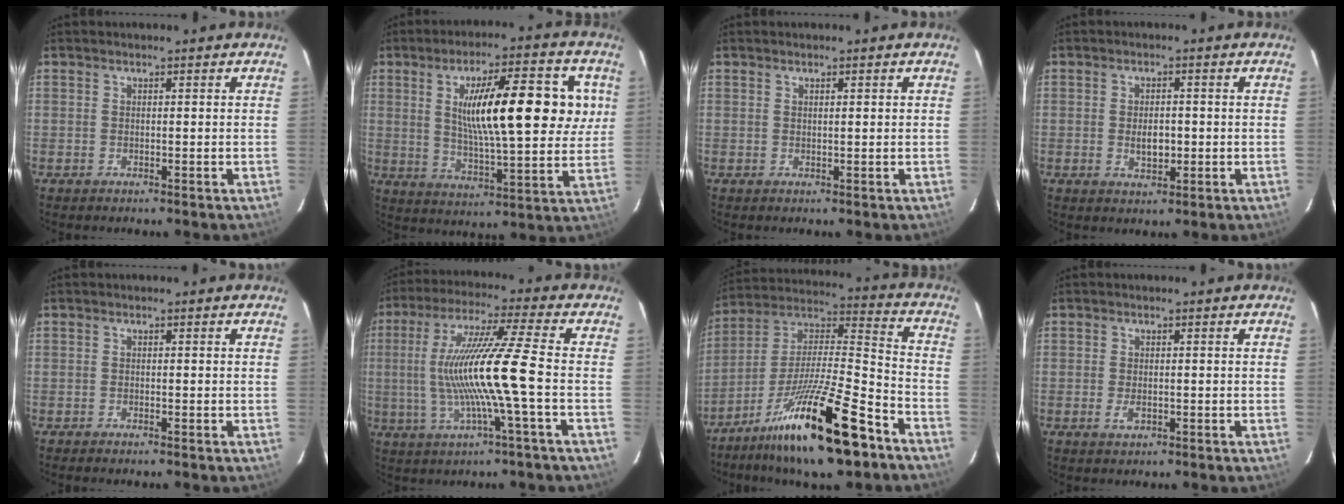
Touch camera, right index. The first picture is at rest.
{"total": 18.1, "force": [5.0, 4.8, 16.8], "torque": [-0.275, 0.010, 0.077]}
{"total": 0.7, "force": [0.2, -0.5, -0.4], "torque": [0.007, 0.001, 0.003]}
{"total": 4.0, "force": [-0.5, 2.3, 3.2], "torque": [-0.057, -0.001, -0.006]}
{"total": 1.2, "force": [-0.7, -0.6, -0.8], "torque": [0.015, -0.002, -0.014]}
{"total": 13.3, "force": [-2.0, -1.8, 13.1], "torque": [-0.246, -0.005, -0.030]}
{"total": 21.5, "force": [-14.5, 3.5, 15.5], "torque": [-0.276, -0.018, -0.249]}
{"total": 2.2, "force": [-0.7, 1.2, 1.7], "torque": [-0.032, -0.002, -0.011]}